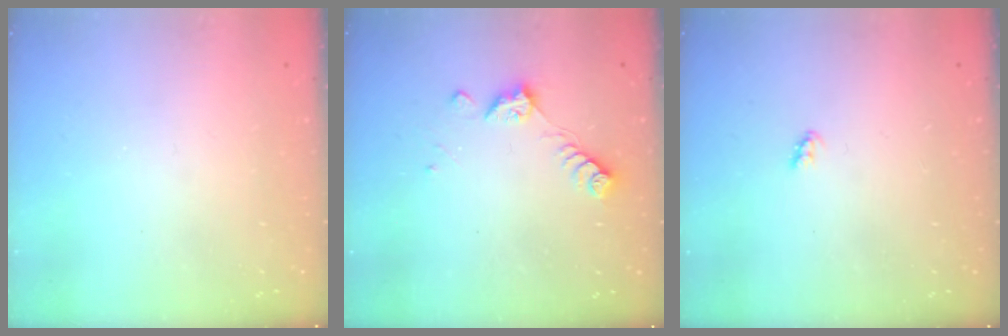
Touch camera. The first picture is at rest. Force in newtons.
{"total": 6.4, "press": 6.3, "slide": 1.1}
{"total": 2.5, "press": 2.5, "slide": 0.3}